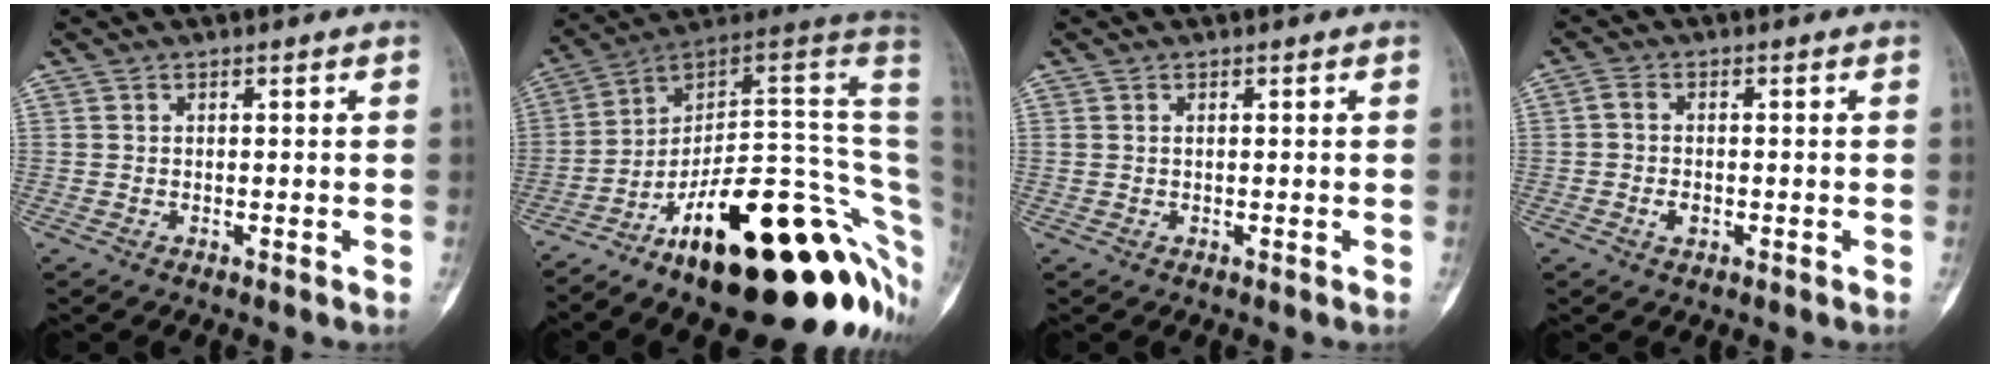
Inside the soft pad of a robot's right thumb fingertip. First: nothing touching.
{"total": 26.6, "force": [-8.3, 10.4, 23.1], "torque": [-0.213, 0.109, -0.120]}
{"total": 0.6, "force": [0.2, 0.3, 0.5], "torque": [-0.015, 0.008, 0.005]}
{"total": 3.0, "force": [-0.8, 1.9, 2.1], "torque": [-0.042, 0.010, -0.016]}